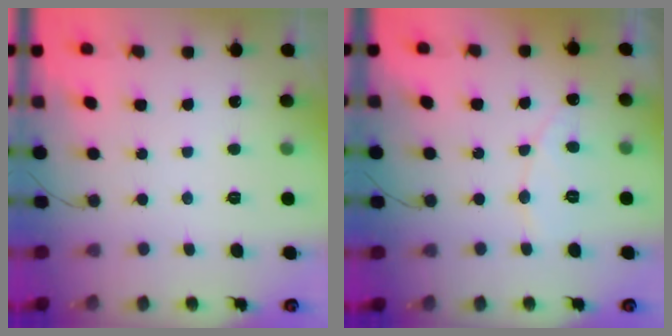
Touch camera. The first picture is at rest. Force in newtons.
{"total": 6.5, "press": 6.5, "slide": 0.4}